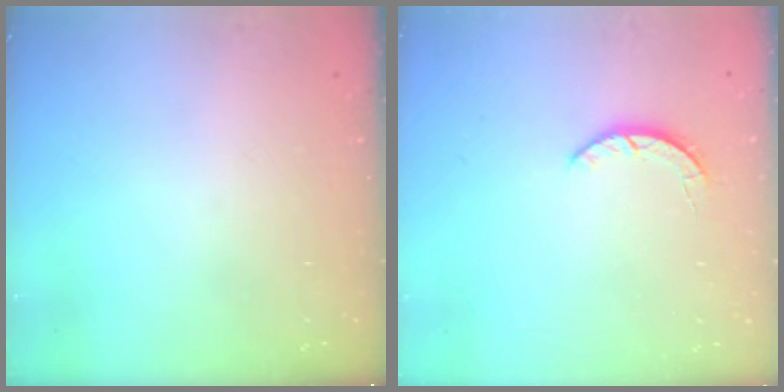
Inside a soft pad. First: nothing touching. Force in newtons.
{"total": 2.2, "press": 2.2, "slide": 0.4}